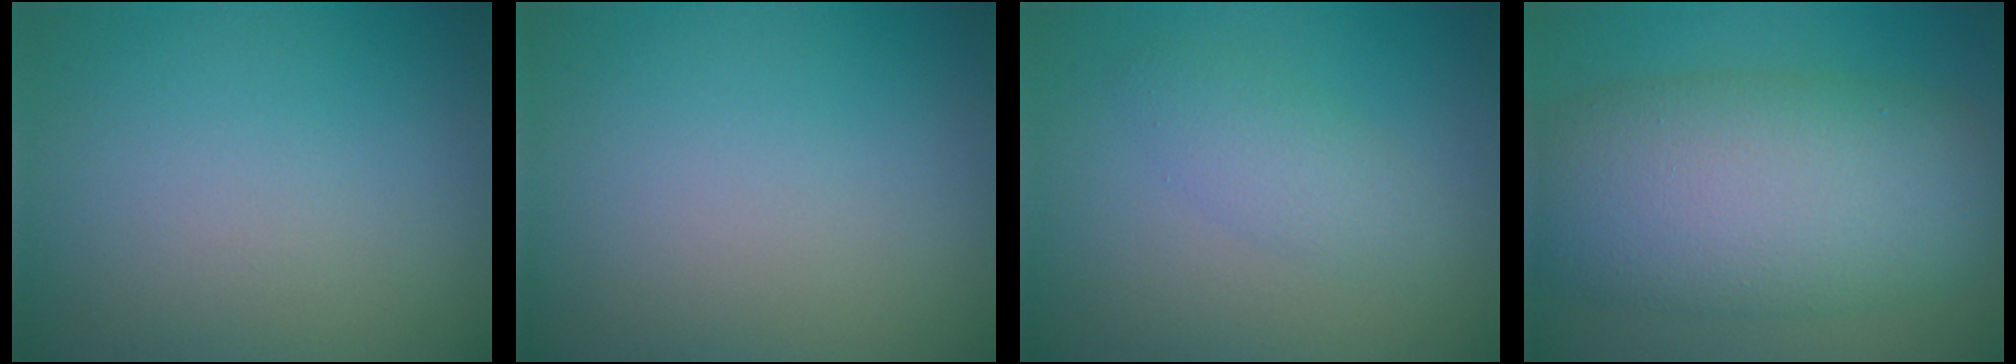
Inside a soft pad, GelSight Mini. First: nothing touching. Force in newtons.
{"total": 0.0}
{"total": 2.3, "press": 2.3, "slide": 0.2}
{"total": 11.5, "press": 11.5, "slide": 0.6}